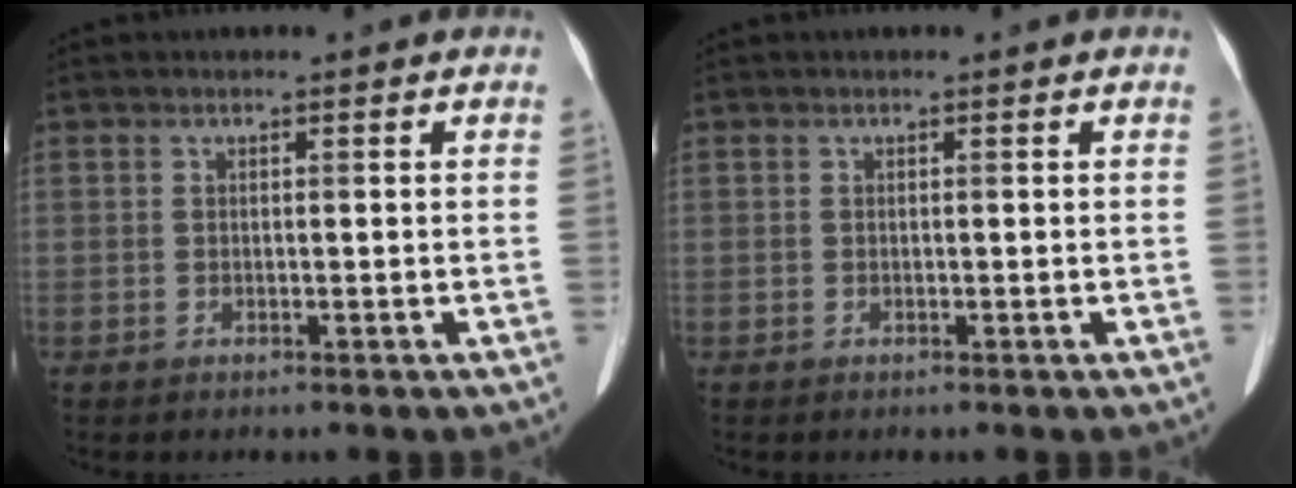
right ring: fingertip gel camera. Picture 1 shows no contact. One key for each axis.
{"total": 0.0}